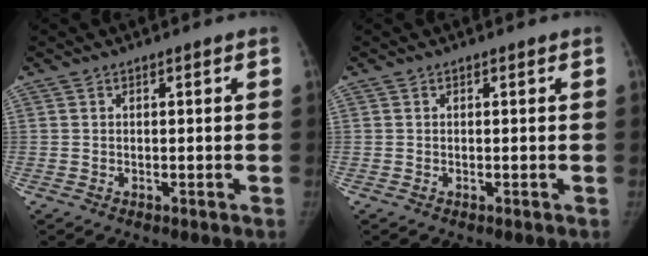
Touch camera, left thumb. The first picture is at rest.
{"total": 0.0}